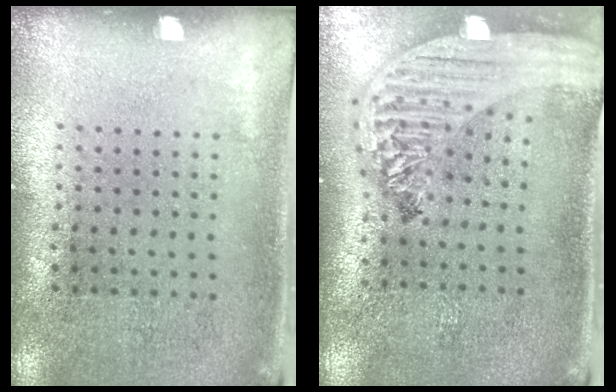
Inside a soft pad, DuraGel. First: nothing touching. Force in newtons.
{"total": 2.7, "press": 2.2, "slide": 1.5}